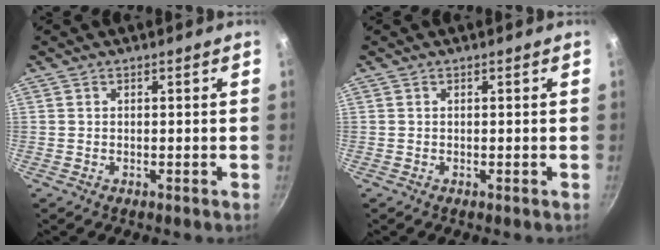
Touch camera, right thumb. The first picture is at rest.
{"total": 0.0}